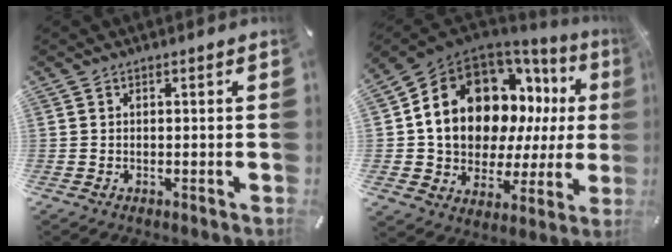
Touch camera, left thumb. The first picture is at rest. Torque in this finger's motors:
{"motor_torque": [2.50, 2.51, 1.71, -1.06, 0.42]}